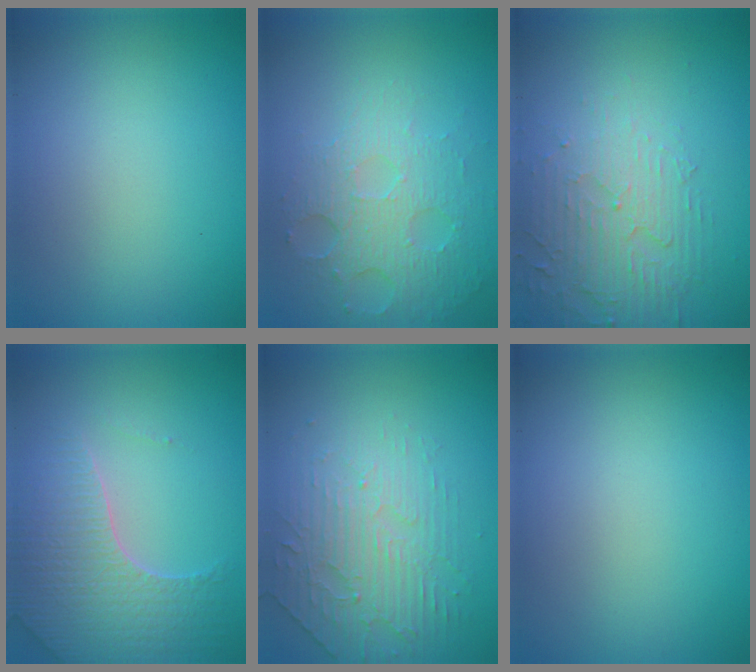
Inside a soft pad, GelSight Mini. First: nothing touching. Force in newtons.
{"total": 5.0, "press": 3.5, "slide": 3.7}
{"total": 4.9, "press": 3.4, "slide": 3.6}
{"total": 4.4, "press": 4.3, "slide": 1.1}
{"total": 4.6, "press": 3.2, "slide": 3.2}
{"total": 0.0}